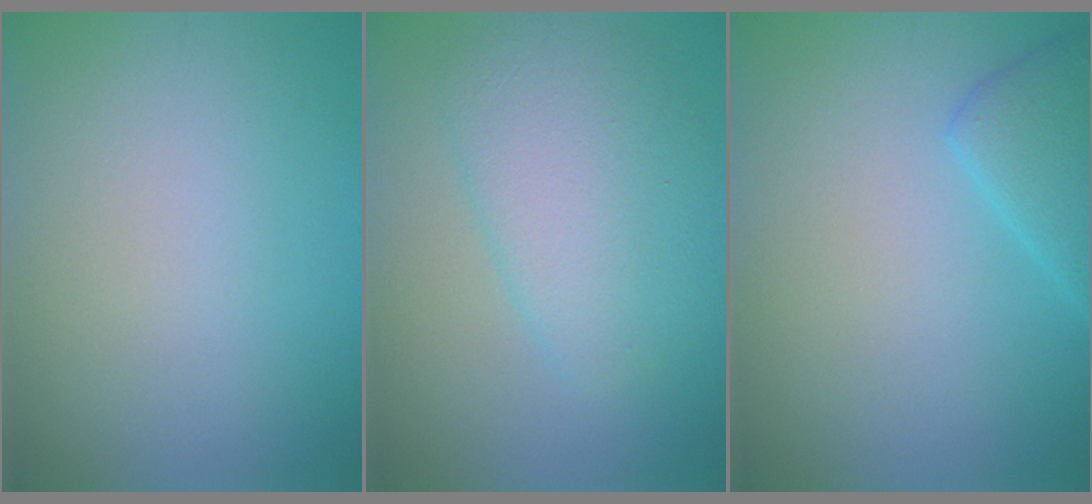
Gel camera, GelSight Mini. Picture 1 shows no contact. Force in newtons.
{"total": 5.1, "press": 5.1, "slide": 0.3}
{"total": 2.9, "press": 2.9, "slide": 0.2}